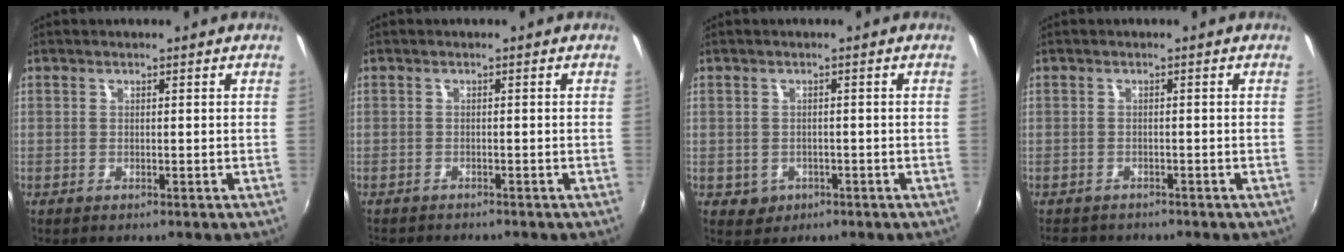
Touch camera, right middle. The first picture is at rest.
{"total": 3.5, "force": [-3.3, 0.6, 1.0], "torque": [-0.029, -0.018, -0.056]}
{"total": 2.6, "force": [-0.8, 2.4, 0.7], "torque": [-0.021, -0.001, -0.006]}
{"total": 3.8, "force": [-3.4, 1.6, 0.9], "torque": [-0.027, -0.013, -0.053]}